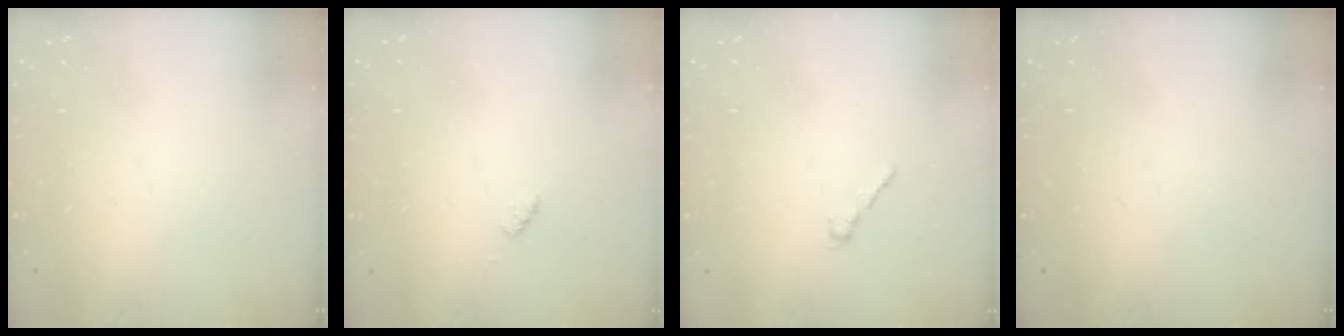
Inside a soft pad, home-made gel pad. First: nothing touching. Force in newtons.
{"total": 0.9, "press": 0.9, "slide": 0.2}
{"total": 1.2, "press": 1.1, "slide": 0.5}
{"total": 0.0}